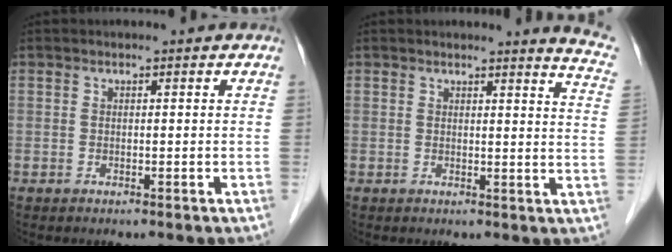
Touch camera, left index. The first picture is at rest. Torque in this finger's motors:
{"motor_torque": [0.26, -0.73, 0.02, 0.00]}